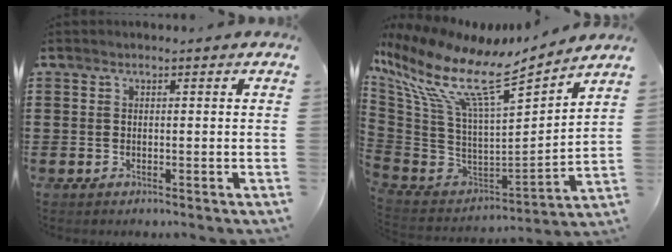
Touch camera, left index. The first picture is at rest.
{"total": 13.4, "force": [8.4, 3.6, 9.8], "torque": [-0.227, -0.060, 0.136]}